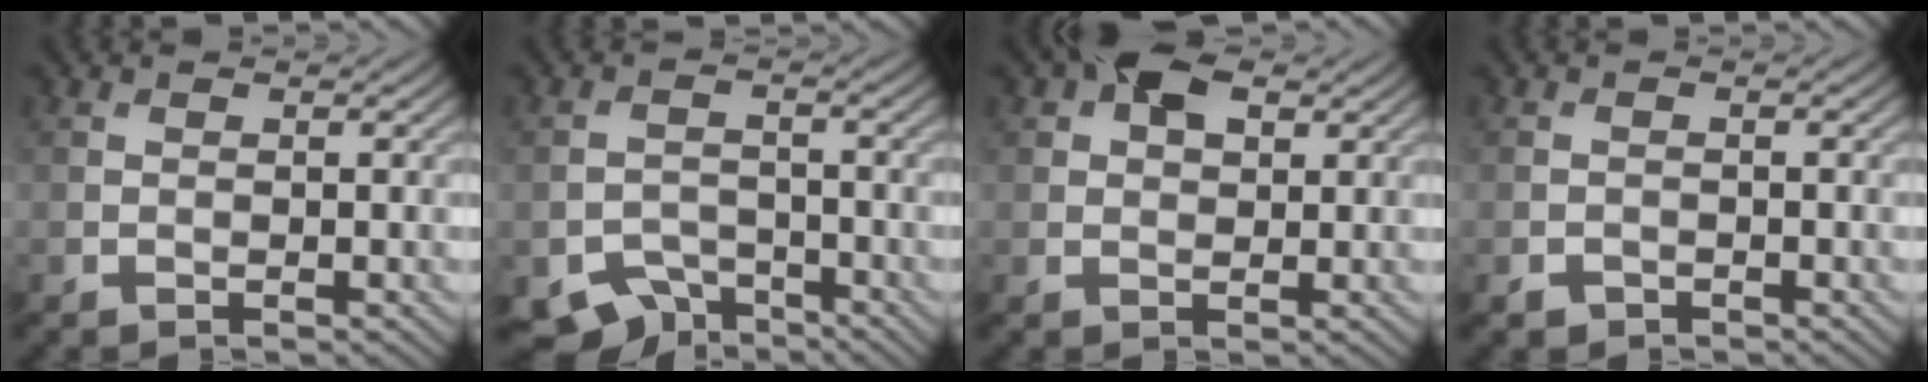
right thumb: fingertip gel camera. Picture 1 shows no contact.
{"total": 4.9, "force": [-3.8, 2.8, 1.4], "torque": [-0.025, -0.010, -0.065]}
{"total": 5.3, "force": [2.5, 3.0, 3.5], "torque": [-0.062, 0.010, 0.036]}
{"total": 1.1, "force": [-0.9, 0.6, 0.1], "torque": [-0.002, 0.000, -0.017]}